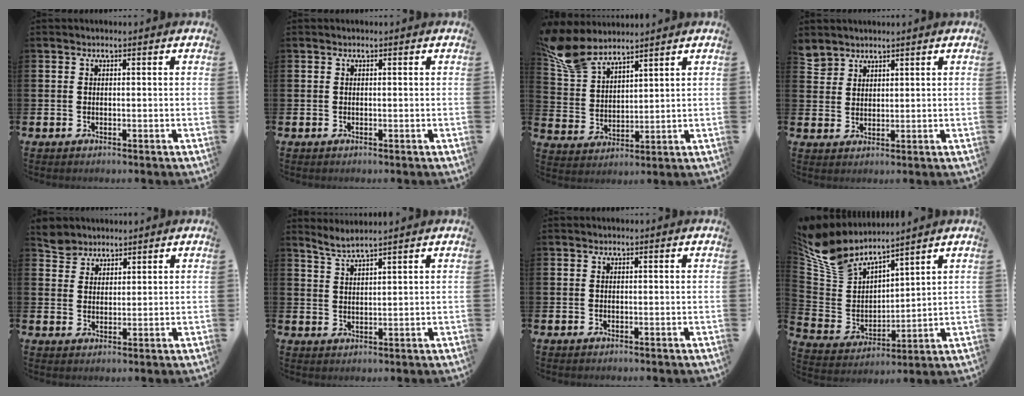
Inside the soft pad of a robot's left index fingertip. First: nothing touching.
{"total": 0.0}
{"total": 7.4, "force": [6.8, 2.3, 2.1], "torque": [-0.075, -0.021, 0.129]}
{"total": 3.4, "force": [3.2, 1.0, -0.3], "torque": [0.005, -0.014, 0.061]}
{"total": 3.9, "force": [3.6, 1.2, -0.6], "torque": [-0.003, -0.011, 0.070]}
{"total": 3.2, "force": [3.1, -0.5, 0.4], "torque": [-0.023, -0.010, 0.058]}
{"total": 0.0}
{"total": 7.5, "force": [6.7, 2.9, 1.6], "torque": [-0.080, -0.044, 0.120]}